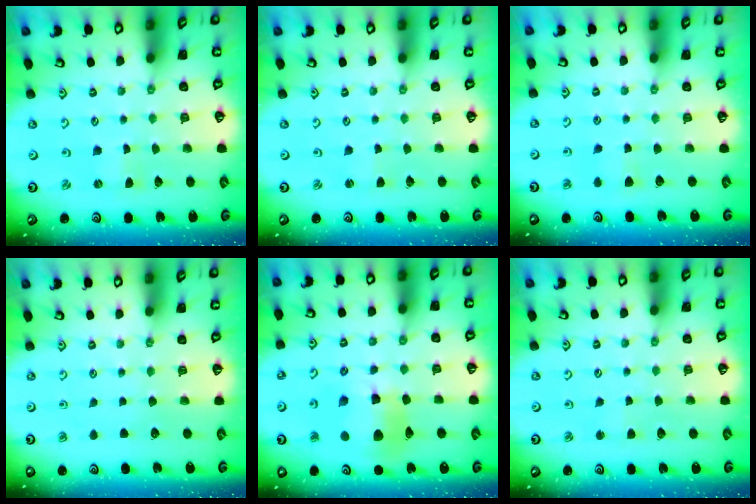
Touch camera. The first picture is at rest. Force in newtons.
{"total": 1.0, "press": 1.0, "slide": 0.2}
{"total": 3.5, "press": 3.5, "slide": 0.6}
{"total": 0.0}
{"total": 13.9, "press": 13.8, "slide": 1.6}
{"total": 2.2, "press": 2.2, "slide": 0.3}